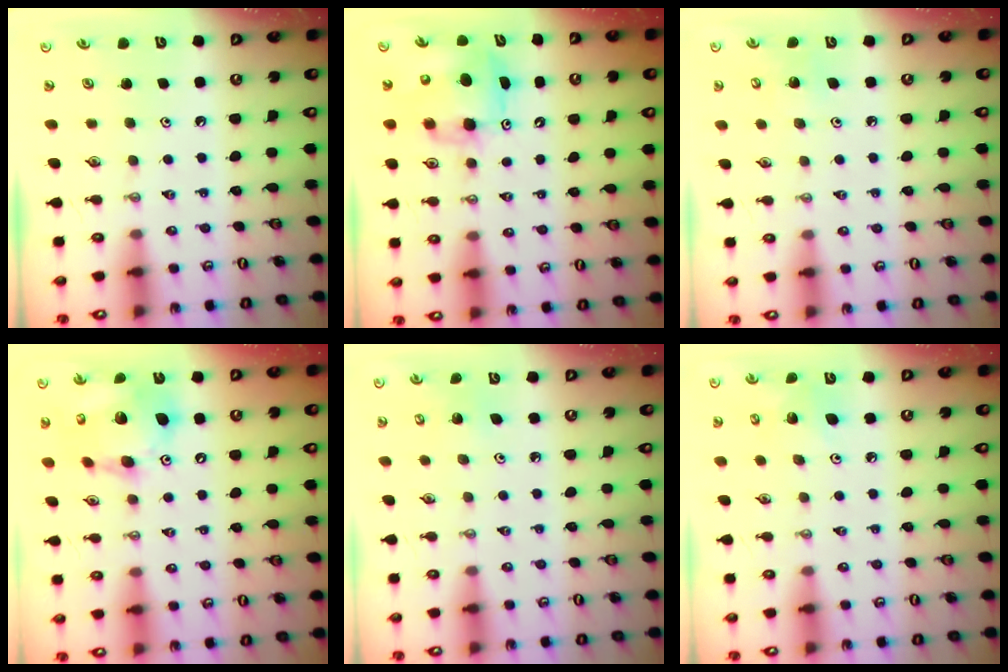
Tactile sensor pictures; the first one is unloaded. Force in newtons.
{"total": 7.8, "press": 7.7, "slide": 1.5}
{"total": 6.4, "press": 6.4, "slide": 0.5}
{"total": 16.6, "press": 16.5, "slide": 2.0}
{"total": 3.5, "press": 3.5, "slide": 0.2}
{"total": 6.7, "press": 6.6, "slide": 1.5}